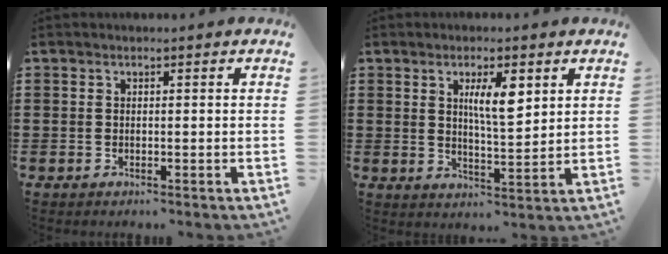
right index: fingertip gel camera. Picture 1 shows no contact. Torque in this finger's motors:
{"motor_torque": [0.72, 0.52, 0.18, 0.13]}